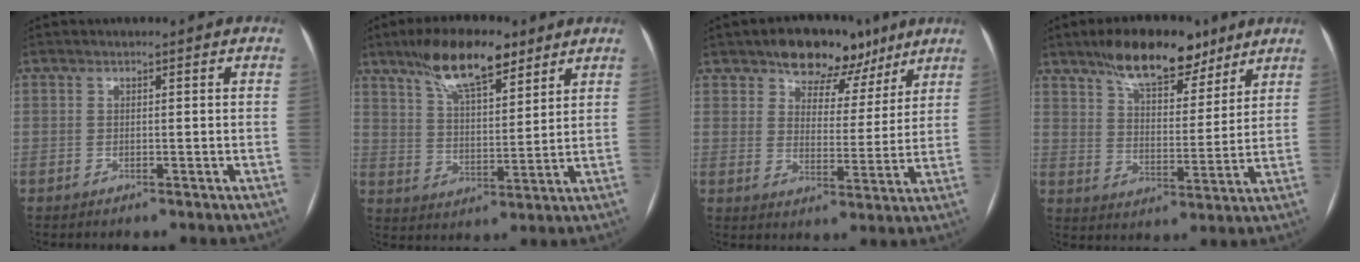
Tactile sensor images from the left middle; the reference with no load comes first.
{"total": 12.2, "force": [8.6, 3.6, 7.9], "torque": [-0.144, 0.011, 0.152]}
{"total": 10.0, "force": [7.2, 5.7, 4.0], "torque": [-0.045, 0.013, 0.107]}
{"total": 12.9, "force": [9.5, 4.9, 7.2], "torque": [-0.111, 0.010, 0.154]}